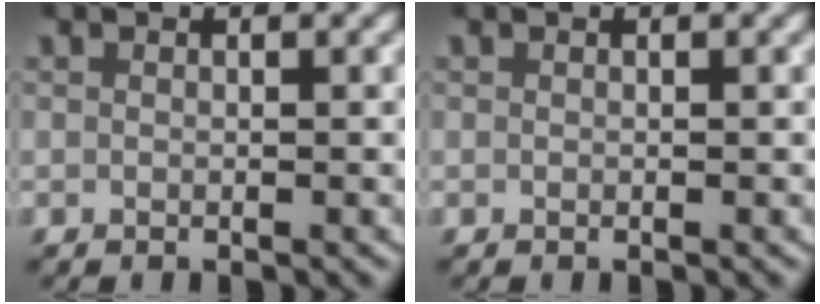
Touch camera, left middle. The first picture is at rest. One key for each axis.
{"total": 0.0}